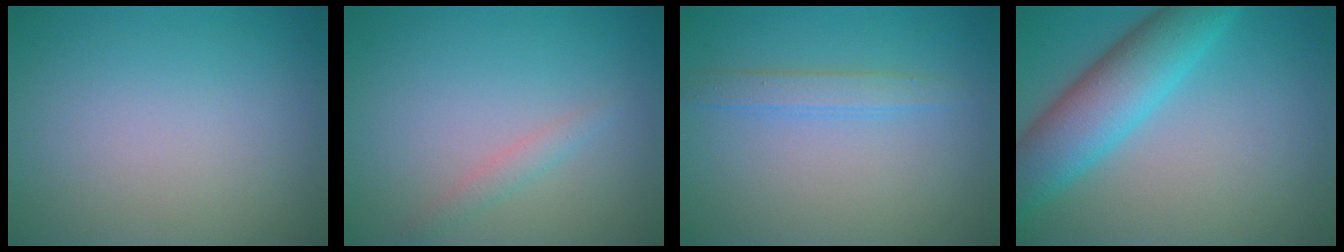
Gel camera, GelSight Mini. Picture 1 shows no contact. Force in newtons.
{"total": 1.2, "press": 1.2, "slide": 0.0}
{"total": 1.8, "press": 1.8, "slide": 0.1}
{"total": 7.0, "press": 7.0, "slide": 0.2}